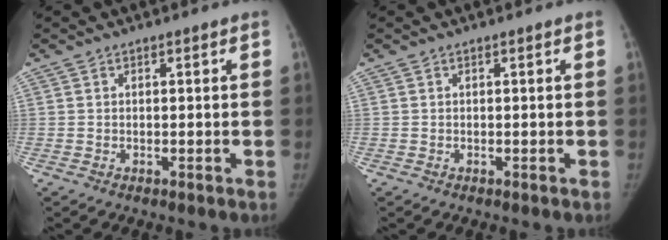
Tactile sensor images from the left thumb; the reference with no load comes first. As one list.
[{"total": 0.0}]